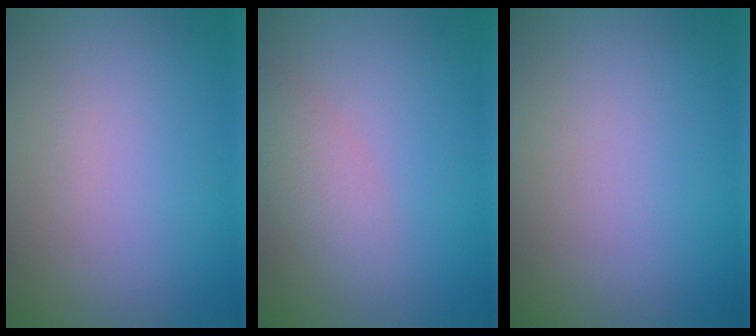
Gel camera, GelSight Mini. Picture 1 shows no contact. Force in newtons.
{"total": 2.3, "press": 2.3, "slide": 0.1}
{"total": 0.0}